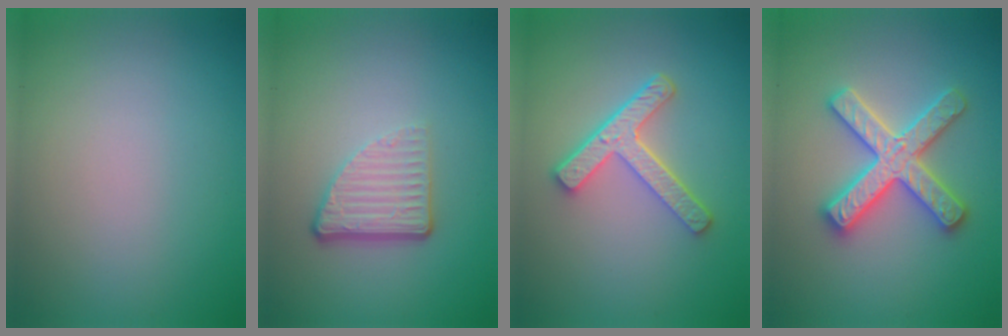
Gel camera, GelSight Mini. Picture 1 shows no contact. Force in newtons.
{"total": 3.7, "press": 2.4, "slide": 2.8}
{"total": 4.4, "press": 3.3, "slide": 3.0}
{"total": 5.0, "press": 5.0, "slide": 0.8}